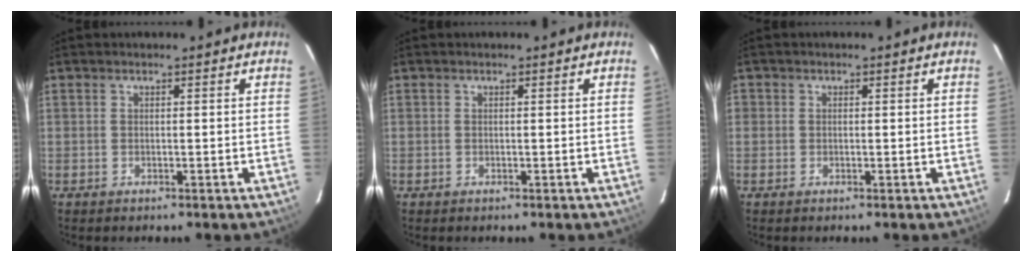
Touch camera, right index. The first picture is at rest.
{"total": 0.0}
{"total": 1.0, "force": [-0.2, 0.9, 0.2], "torque": [-0.004, -0.001, -0.008]}